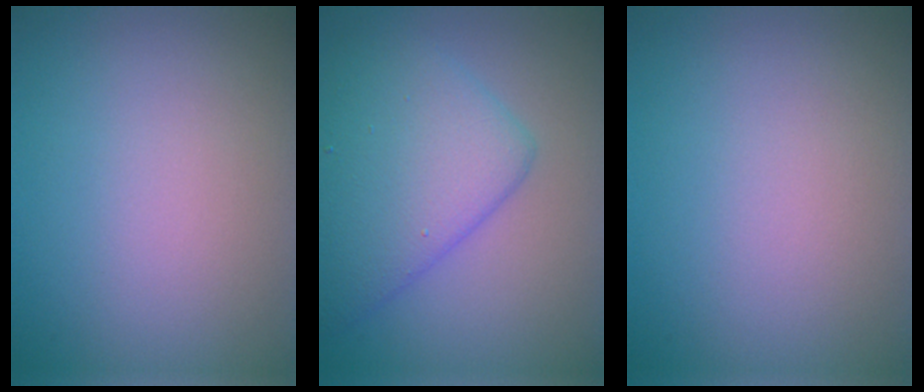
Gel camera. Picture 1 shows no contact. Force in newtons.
{"total": 6.8, "press": 6.8, "slide": 0.1}
{"total": 0.0}